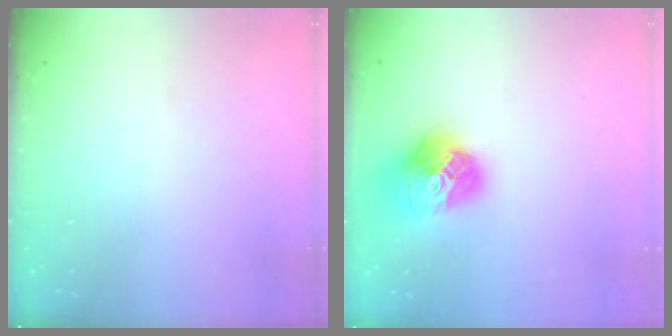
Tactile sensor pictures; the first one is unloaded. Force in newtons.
{"total": 16.9, "press": 16.8, "slide": 1.7}